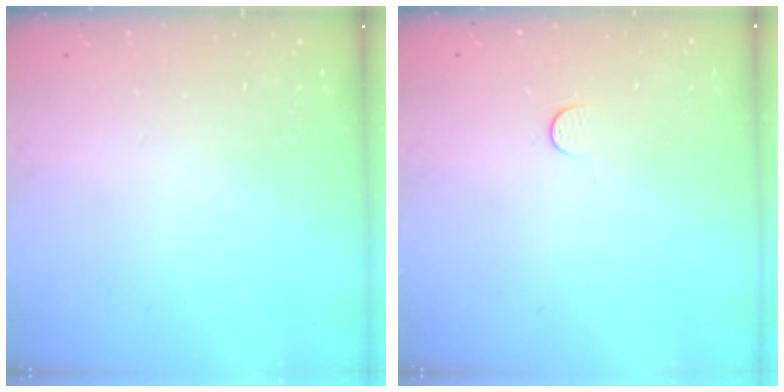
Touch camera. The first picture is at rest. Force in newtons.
{"total": 2.8, "press": 2.8, "slide": 0.4}